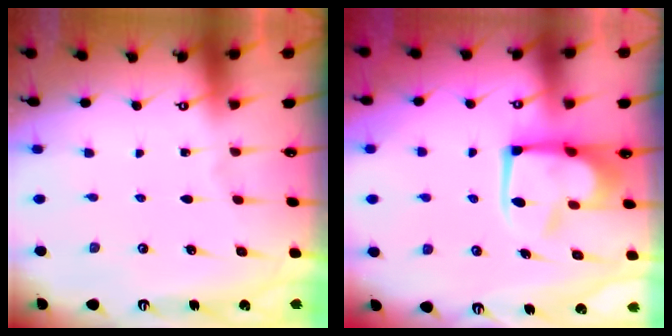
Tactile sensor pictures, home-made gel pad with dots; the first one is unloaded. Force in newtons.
{"total": 5.8, "press": 5.7, "slide": 1.1}